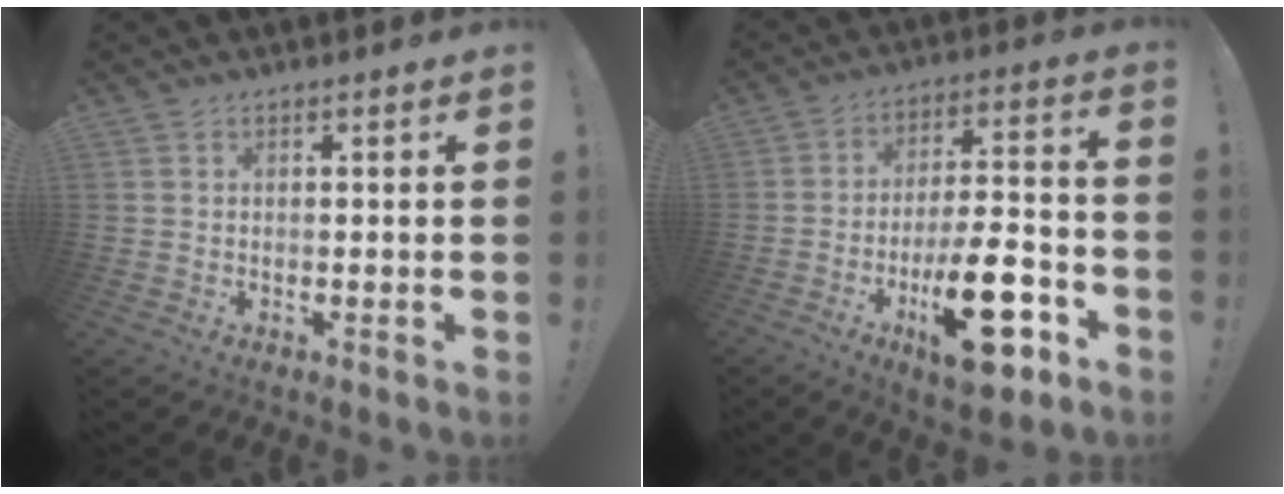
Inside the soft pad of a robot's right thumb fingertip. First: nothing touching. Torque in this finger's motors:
{"motor_torque": [2.34, 2.67, 1.95, -0.81, 0.78]}